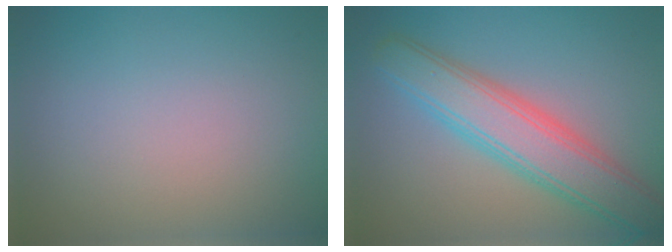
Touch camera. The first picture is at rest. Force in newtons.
{"total": 6.5, "press": 6.5, "slide": 0.3}